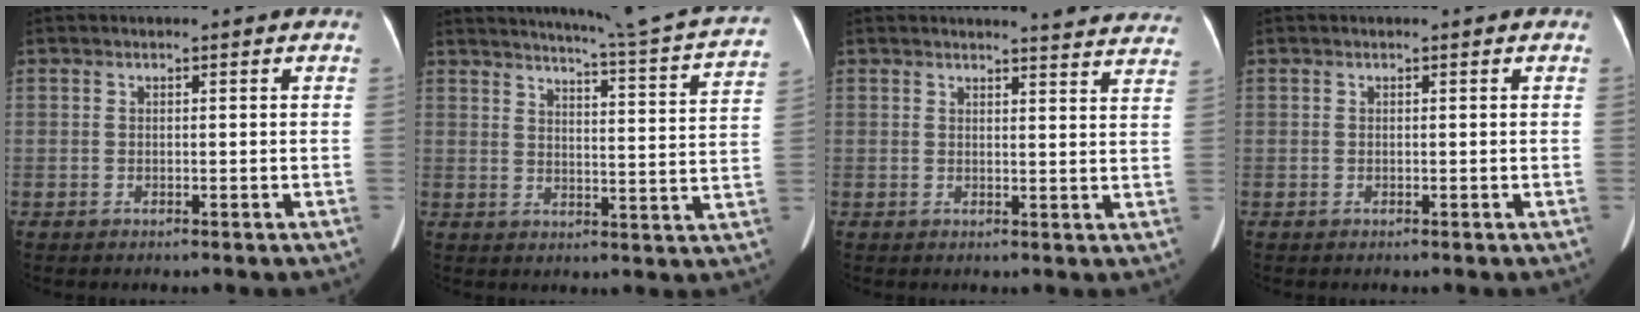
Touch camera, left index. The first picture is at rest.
{"total": 19.5, "force": [18.2, -1.4, 6.9], "torque": [-0.112, -0.074, 0.215]}
{"total": 12.6, "force": [12.4, 0.8, 2.4], "torque": [-0.005, -0.055, 0.111]}
{"total": 0.0}